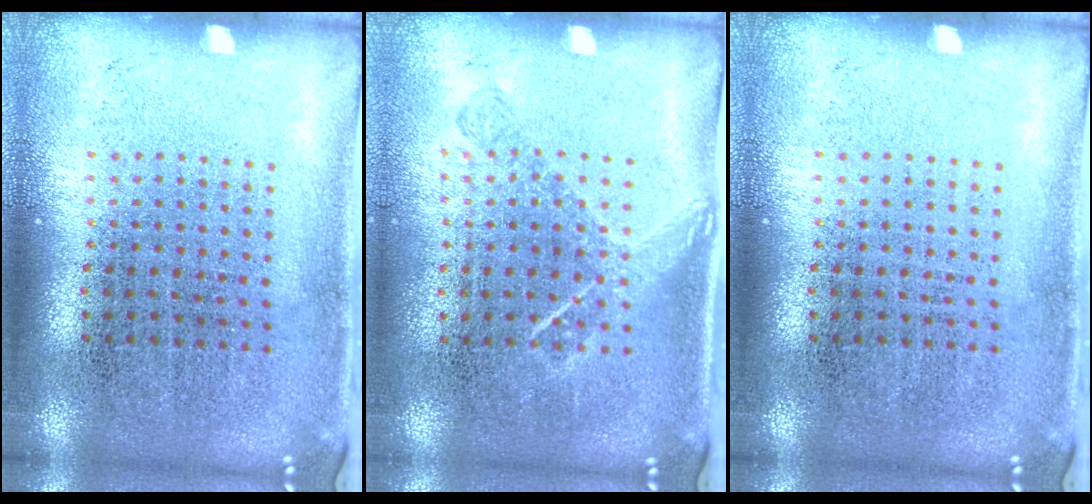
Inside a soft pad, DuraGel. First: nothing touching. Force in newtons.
{"total": 1.3, "press": 1.0, "slide": 0.8}
{"total": 0.0}